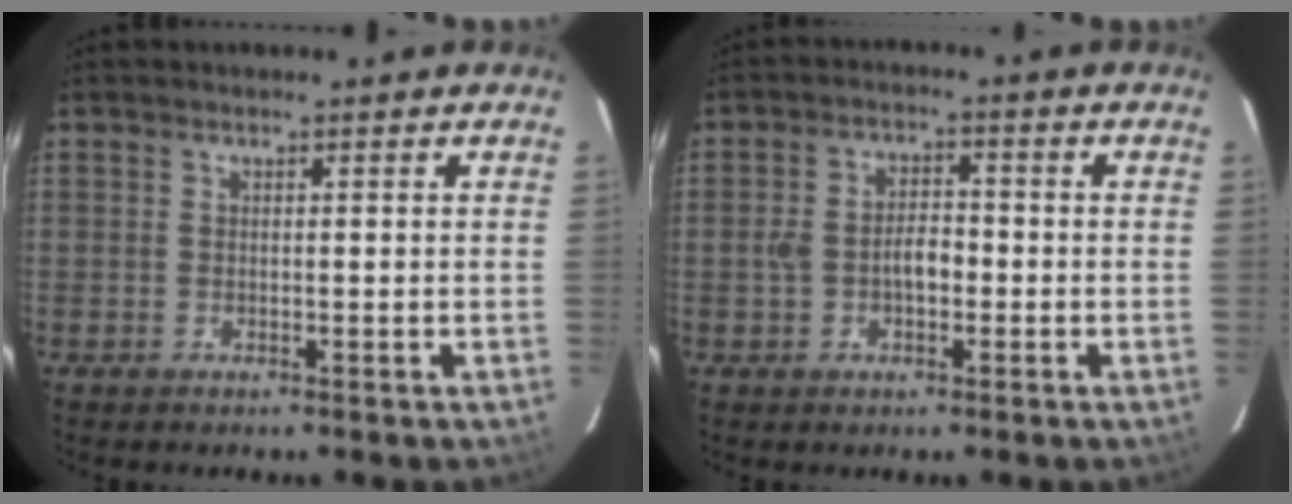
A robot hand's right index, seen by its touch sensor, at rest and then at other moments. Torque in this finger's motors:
{"motor_torque": [0.11, 0.00, 0.10, 0.07]}